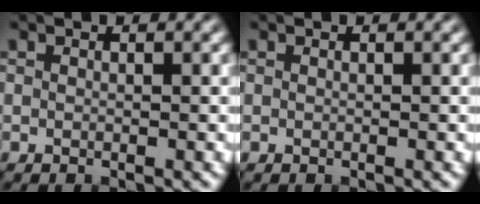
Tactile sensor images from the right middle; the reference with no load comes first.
{"total": 0.0}